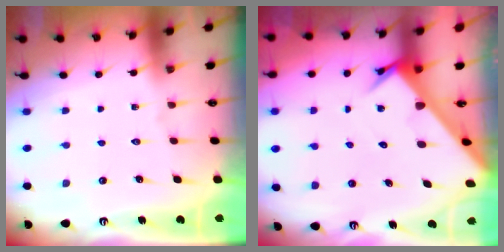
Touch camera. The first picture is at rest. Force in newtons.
{"total": 3.5, "press": 3.5, "slide": 0.3}